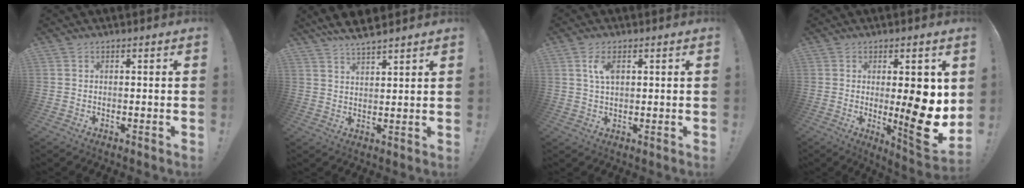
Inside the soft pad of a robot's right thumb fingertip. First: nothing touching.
{"total": 5.9, "force": [5.4, 1.0, 2.4], "torque": [-0.047, -0.029, 0.100]}
{"total": 4.9, "force": [1.5, 2.5, 3.9], "torque": [-0.063, 0.000, 0.023]}
{"total": 14.0, "force": [-0.2, 3.1, 13.7], "torque": [-0.169, -0.018, 0.001]}